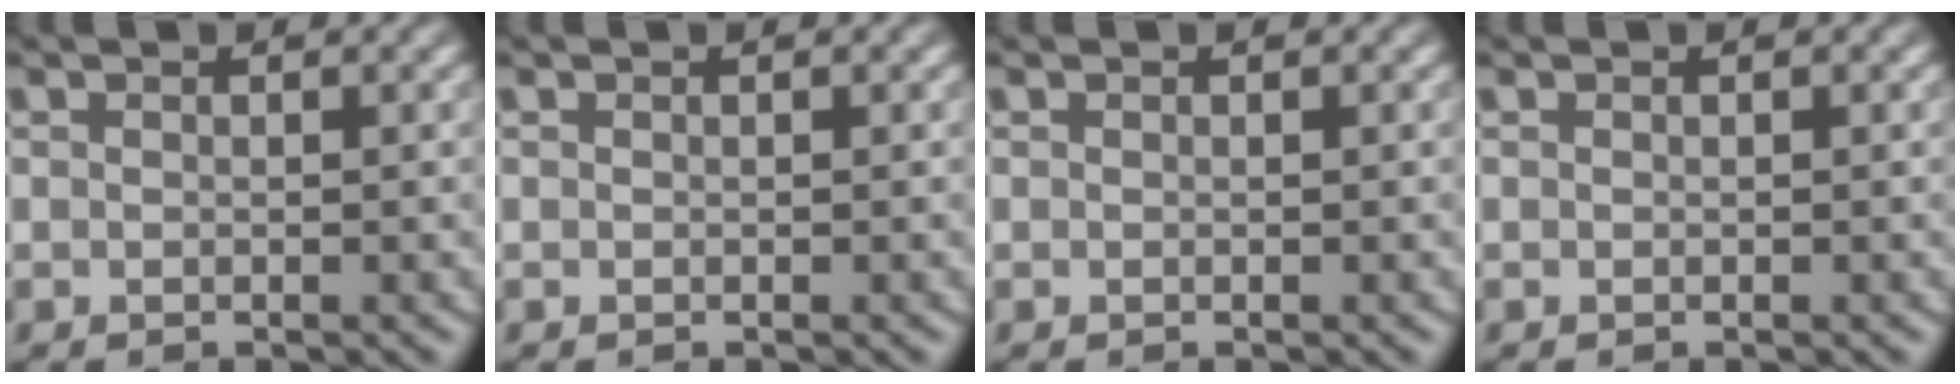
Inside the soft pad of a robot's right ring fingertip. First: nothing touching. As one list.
[{"total": 0.0}, {"total": 0.0}, {"total": 0.0}]